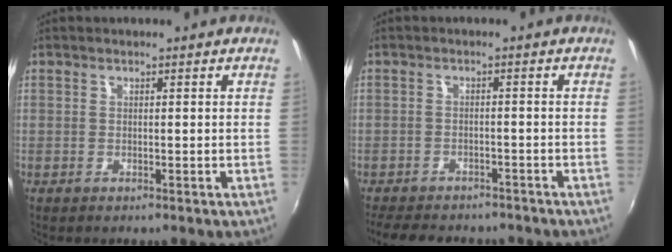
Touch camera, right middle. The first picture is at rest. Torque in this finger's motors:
{"motor_torque": [0.85, -1.05, 0.12, 0.02]}